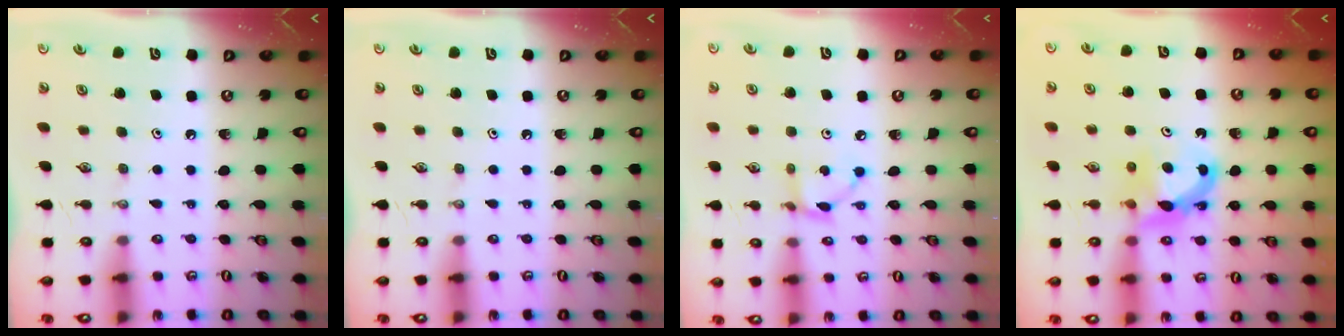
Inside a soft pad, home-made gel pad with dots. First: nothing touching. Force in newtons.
{"total": 0.0}
{"total": 4.6, "press": 4.6, "slide": 0.2}
{"total": 8.0, "press": 8.0, "slide": 0.2}